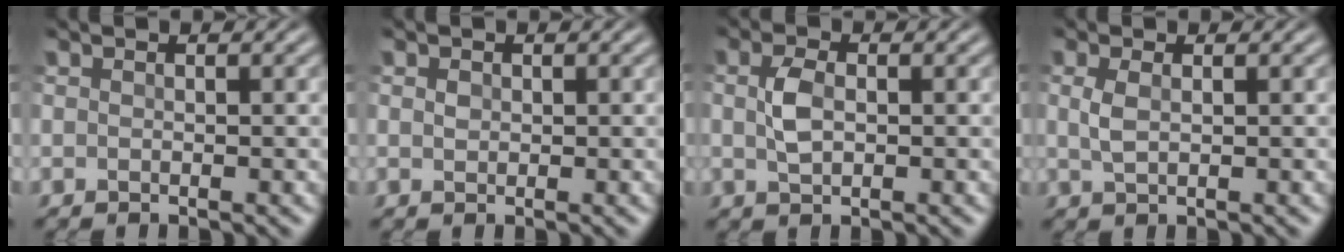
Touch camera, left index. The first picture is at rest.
{"total": 0.8, "force": [0.2, 0.7, 0.4], "torque": [-0.006, 0.004, 0.001]}
{"total": 2.3, "force": [0.0, 1.2, 2.0], "torque": [-0.044, 0.004, 0.001]}
{"total": 1.5, "force": [0.1, 0.7, 1.4], "torque": [-0.034, 0.002, 0.005]}